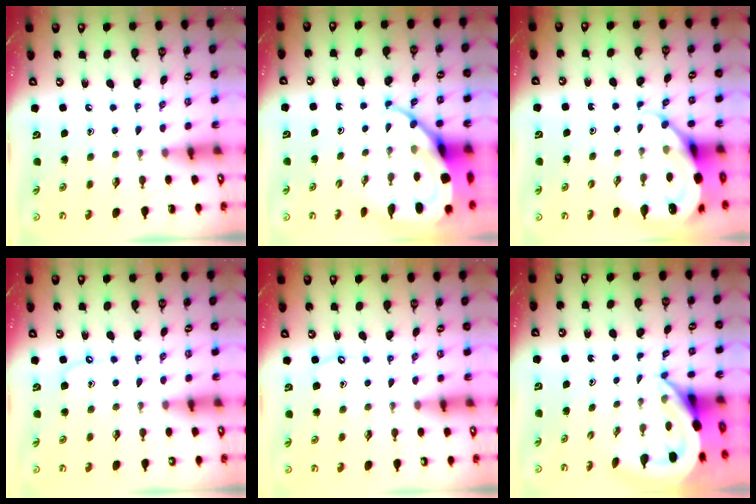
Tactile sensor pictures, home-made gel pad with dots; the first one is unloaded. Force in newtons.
{"total": 11.6, "press": 11.5, "slide": 1.2}
{"total": 8.7, "press": 8.6, "slide": 1.0}
{"total": 5.1, "press": 5.1, "slide": 0.7}
{"total": 4.3, "press": 4.3, "slide": 0.6}
{"total": 6.3, "press": 6.3, "slide": 0.9}